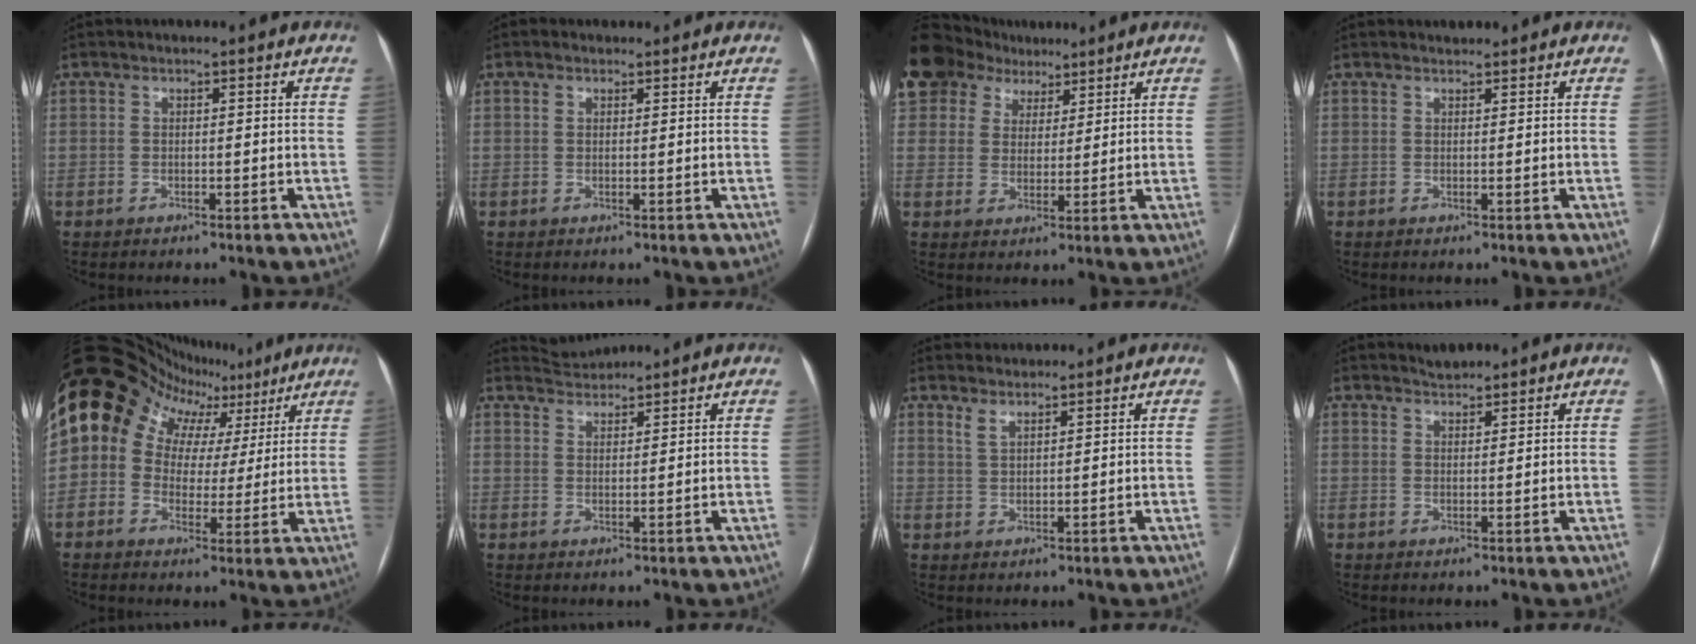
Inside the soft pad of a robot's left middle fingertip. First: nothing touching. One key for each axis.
{"total": 1.1, "fx": 0.7, "fy": 0.8, "fz": 0.4, "tx": -0.013, "ty": 0.010, "tz": 0.012}
{"total": 17.9, "fx": 11.9, "fy": 11.8, "fz": 6.2, "tx": -0.190, "ty": 0.065, "tz": 0.224}
{"total": 1.3, "fx": 1.2, "fy": 0.4, "fz": 0.3, "tx": -0.010, "ty": 0.011, "tz": 0.020}
{"total": 18.6, "fx": 8.5, "fy": 13.9, "fz": 9.0, "tx": -0.166, "ty": 0.088, "tz": 0.130}
{"total": 3.0, "fx": 2.9, "fy": -0.2, "fz": -0.7, "tx": 0.002, "ty": 0.012, "tz": 0.060}
{"total": 3.1, "fx": 3.0, "fy": 0.6, "fz": 0.5, "tx": -0.008, "ty": 0.014, "tz": 0.055}
{"total": 1.9, "fx": 1.9, "fy": 0.3, "fz": 0.2, "tx": -0.008, "ty": 0.006, "tz": 0.034}